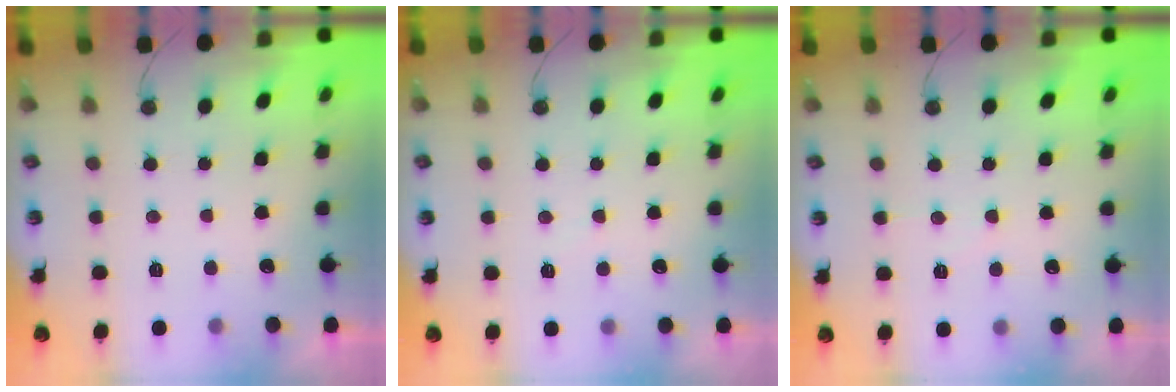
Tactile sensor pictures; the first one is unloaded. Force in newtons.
{"total": 2.5, "press": 2.5, "slide": 0.3}
{"total": 4.3, "press": 4.3, "slide": 0.7}